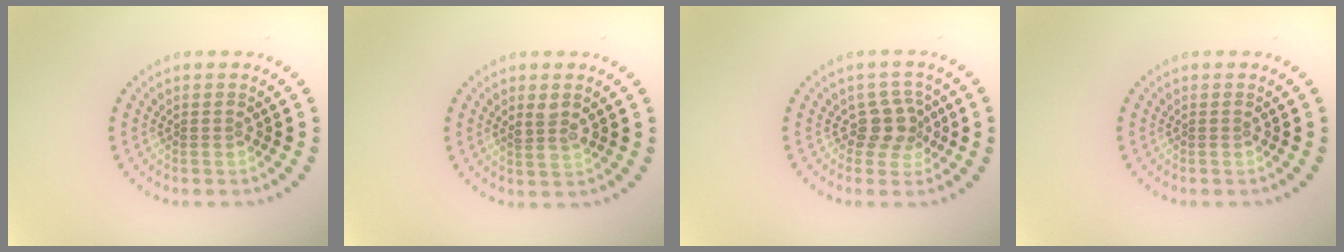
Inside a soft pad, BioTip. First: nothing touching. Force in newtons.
{"total": 1.7, "press": 1.7, "slide": 0.4}
{"total": 2.6, "press": 2.0, "slide": 1.7}
{"total": 0.0}